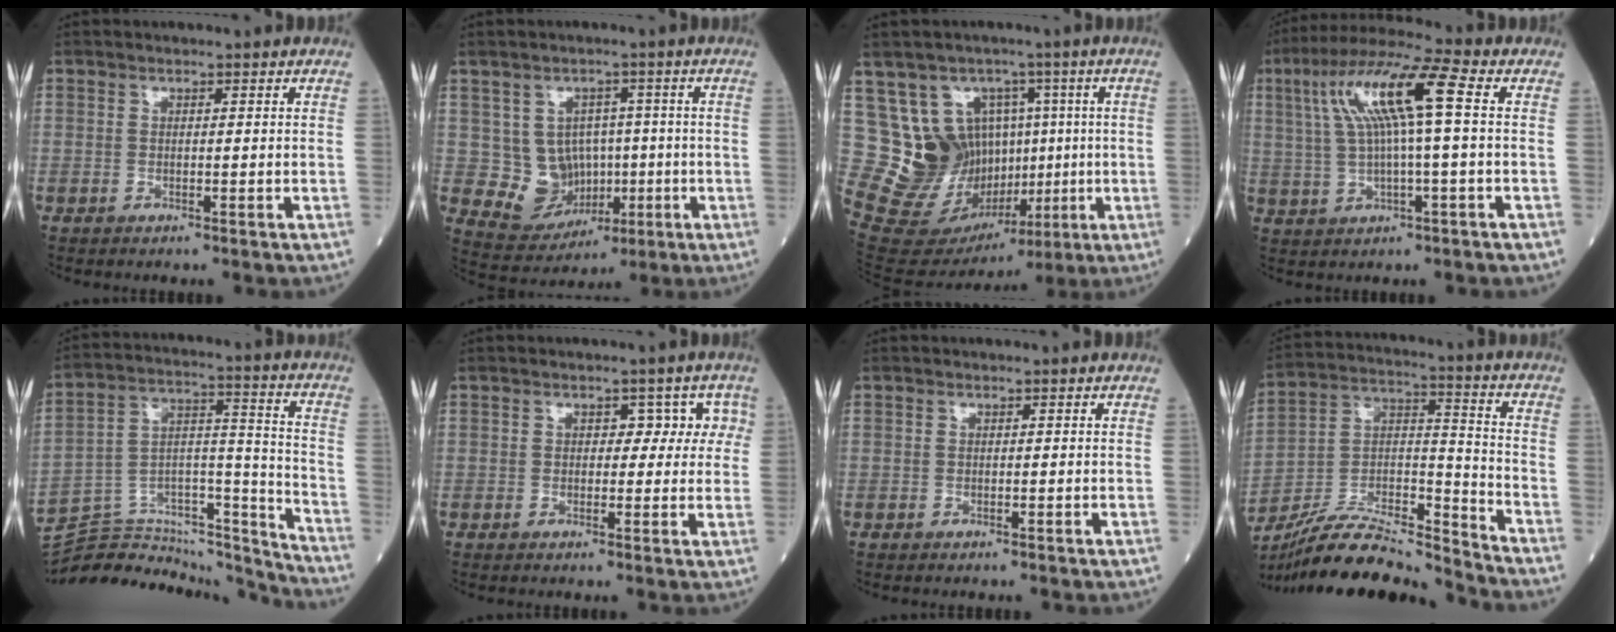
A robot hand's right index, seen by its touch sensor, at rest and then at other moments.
{"total": 7.6, "force": [0.0, 6.8, 3.4], "torque": [-0.059, 0.018, 0.022]}
{"total": 16.7, "force": [2.6, 13.5, 9.4], "torque": [-0.182, 0.055, 0.093]}
{"total": 12.0, "force": [2.6, 0.8, 11.7], "torque": [-0.229, 0.031, 0.046]}
{"total": 22.2, "force": [-21.5, 3.3, 4.7], "torque": [-0.091, 0.031, -0.314]}
{"total": 4.0, "force": [1.1, 2.9, 2.5], "torque": [-0.012, 0.021, 0.008]}
{"total": 0.0}
{"total": 17.7, "force": [-17.0, 0.5, 5.2], "torque": [-0.095, 0.022, -0.301]}